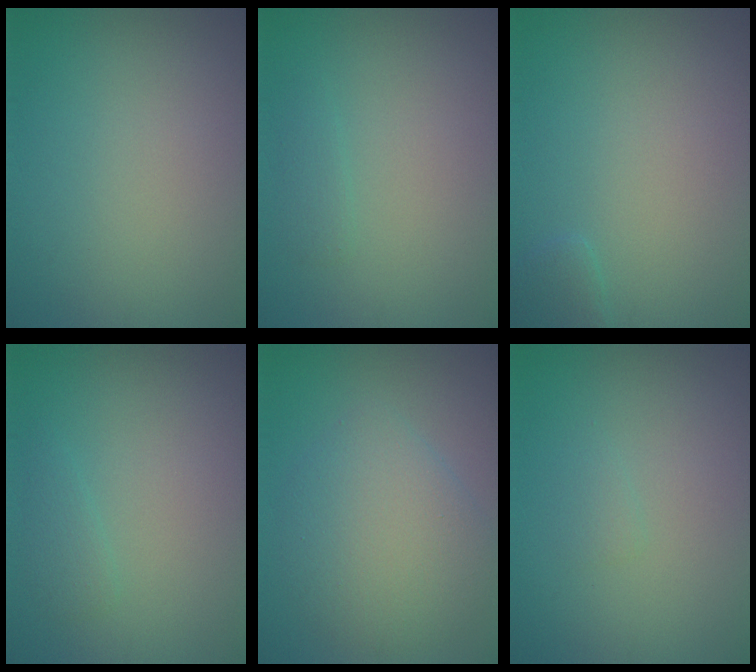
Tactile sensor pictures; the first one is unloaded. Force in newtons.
{"total": 0.8, "press": 0.8, "slide": 0.0}
{"total": 1.0, "press": 1.0, "slide": 0.1}
{"total": 1.0, "press": 1.0, "slide": 0.1}
{"total": 4.8, "press": 4.8, "slide": 0.2}
{"total": 0.6, "press": 0.6, "slide": 0.0}